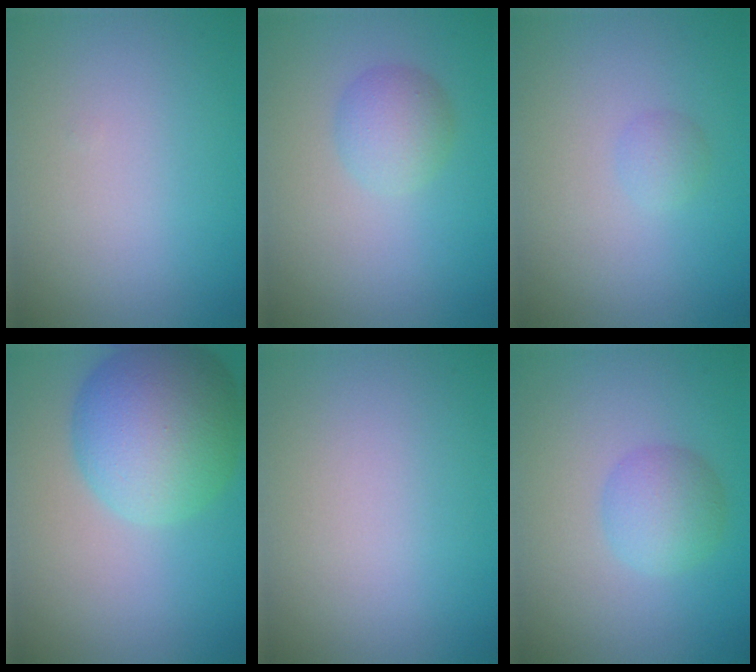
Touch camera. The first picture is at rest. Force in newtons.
{"total": 2.4, "press": 2.4, "slide": 0.1}
{"total": 1.0, "press": 1.0, "slide": 0.0}
{"total": 9.5, "press": 9.5, "slide": 0.4}
{"total": 0.0}
{"total": 2.9, "press": 2.9, "slide": 0.1}